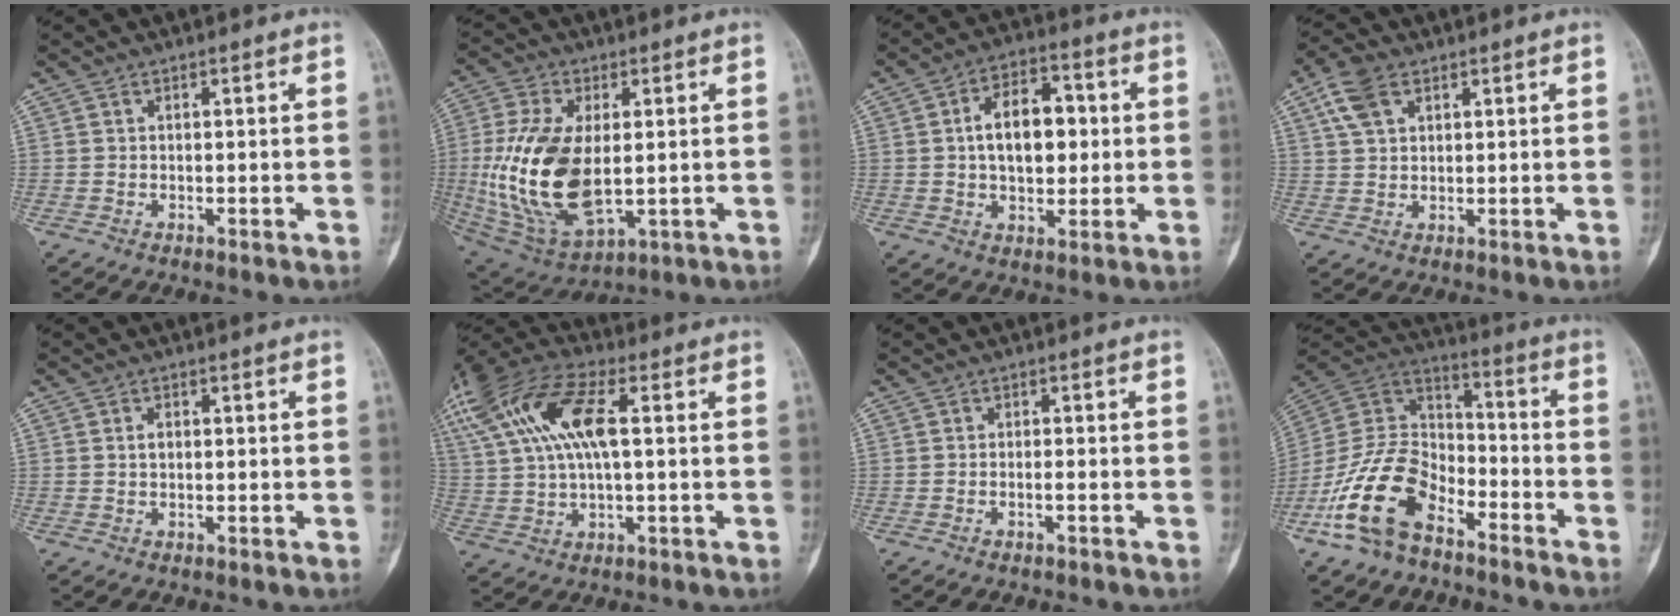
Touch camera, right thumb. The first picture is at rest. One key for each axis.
{"total": 20.0, "fx": -0.1, "fy": 10.6, "fz": 16.9, "tx": -0.351, "ty": -0.014, "tz": 0.016}
{"total": 12.1, "fx": 1.2, "fy": 7.3, "fz": 9.5, "tx": -0.124, "ty": 0.014, "tz": 0.018}
{"total": 6.7, "fx": 3.2, "fy": 3.9, "fz": 4.4, "tx": -0.085, "ty": 0.006, "tz": 0.064}
{"total": 1.4, "fx": 0.2, "fy": 0.9, "fz": 1.1, "tx": -0.019, "ty": 0.004, "tz": 0.002}
{"total": 21.0, "fx": 5.8, "fy": 9.1, "fz": 18.0, "tx": -0.409, "ty": 0.034, "tz": 0.103}
{"total": 1.0, "fx": -0.7, "fy": 0.2, "fz": 0.8, "tx": -0.015, "ty": 0.010, "tz": -0.012}
{"total": 17.9, "fx": -10.1, "fy": 10.1, "fz": 10.9, "tx": -0.202, "ty": 0.073, "tz": -0.198}